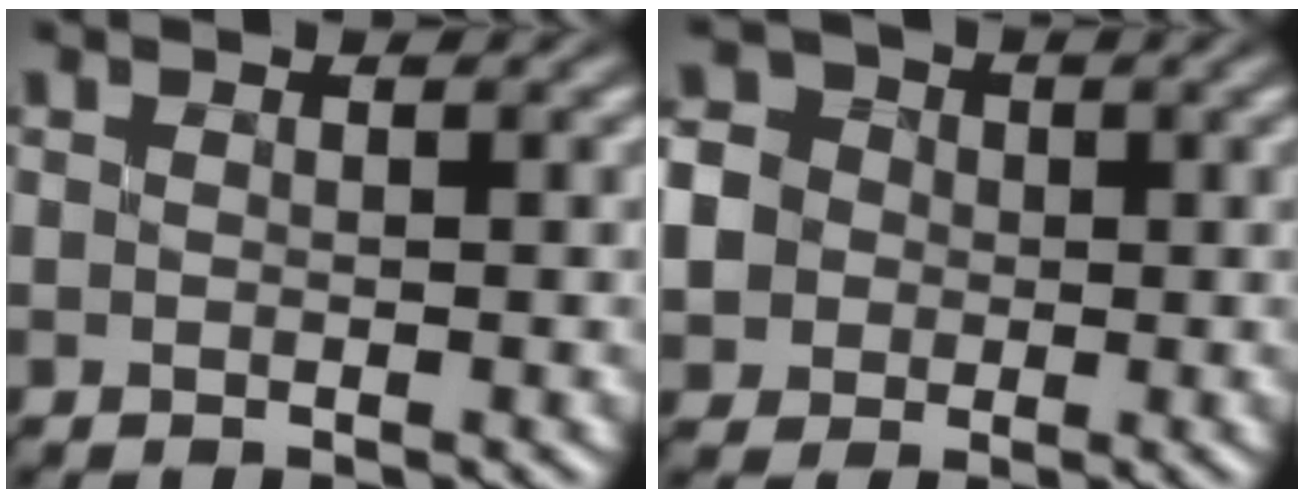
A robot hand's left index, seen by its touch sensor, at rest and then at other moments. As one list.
[{"total": 5.4, "force": [-0.4, 5.0, 1.9], "torque": [-0.052, 0.014, -0.018]}]